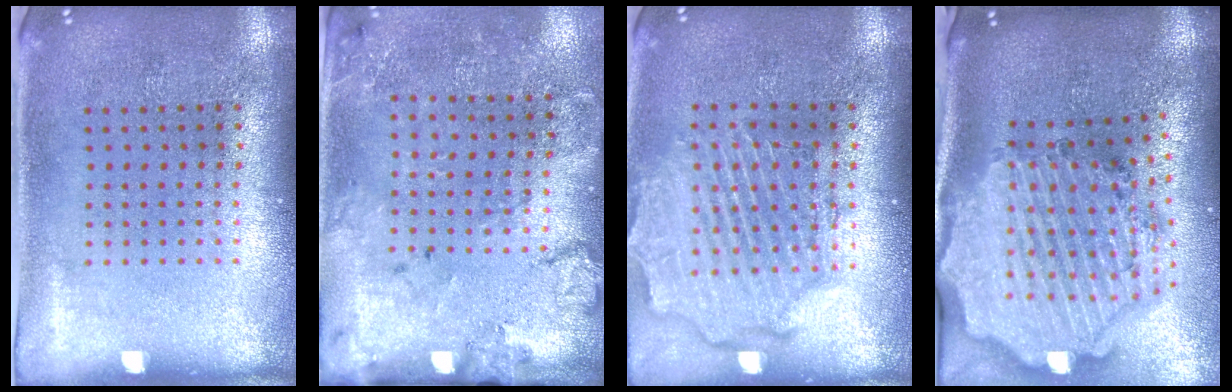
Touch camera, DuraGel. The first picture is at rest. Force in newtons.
{"total": 1.8, "press": 1.5, "slide": 1.0}
{"total": 2.5, "press": 2.2, "slide": 1.1}
{"total": 4.1, "press": 3.3, "slide": 2.4}